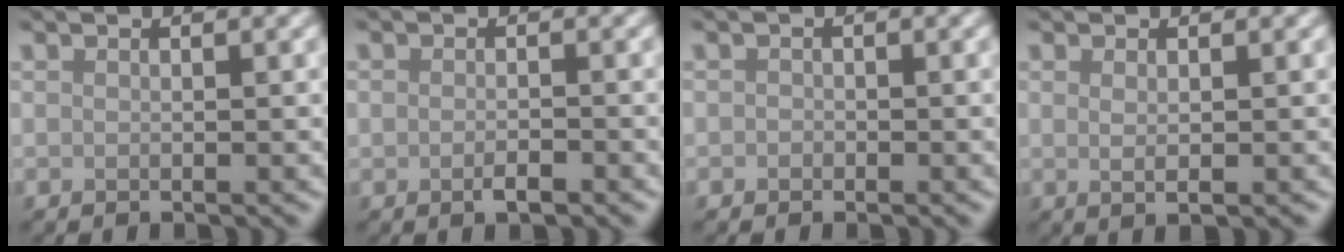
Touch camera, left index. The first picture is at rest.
{"total": 1.5, "force": [-0.7, 0.7, 1.1], "torque": [-0.020, -0.001, -0.013]}
{"total": 0.7, "force": [-0.3, 0.6, 0.1], "torque": [0.000, -0.004, -0.007]}
{"total": 1.4, "force": [0.2, 0.4, 1.3], "torque": [-0.020, 0.000, 0.002]}